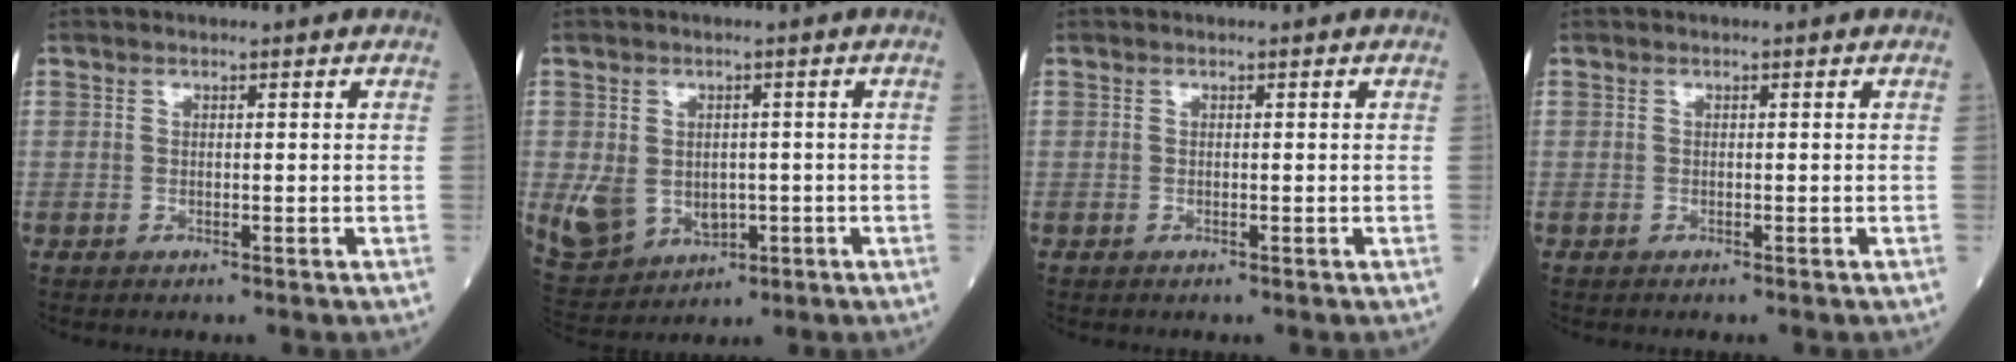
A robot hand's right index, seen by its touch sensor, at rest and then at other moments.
{"total": 8.7, "force": [-1.6, 7.0, 4.9], "torque": [-0.098, 0.009, -0.004]}
{"total": 0.0}
{"total": 0.0}